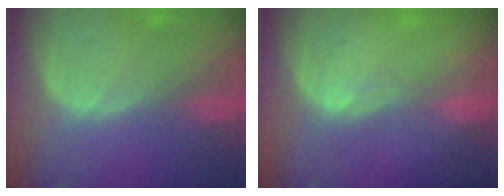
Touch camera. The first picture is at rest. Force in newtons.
{"total": 1.0, "press": 0.7, "slide": 0.7}